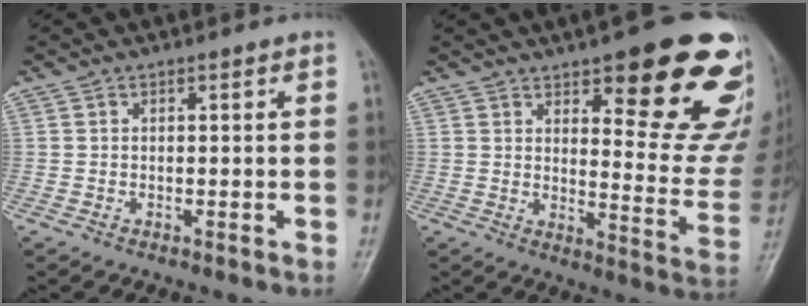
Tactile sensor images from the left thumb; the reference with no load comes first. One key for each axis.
{"total": 23.4, "fx": 12.7, "fy": 7.3, "fz": 18.3, "tx": -0.184, "ty": -0.066, "tz": 0.167}